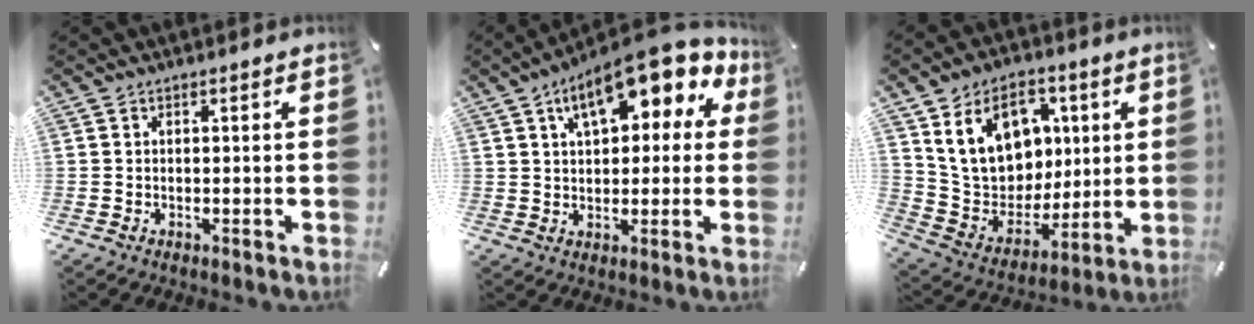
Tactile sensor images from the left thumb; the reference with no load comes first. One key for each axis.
{"total": 14.6, "fx": 7.8, "fy": 6.9, "fz": 10.1, "tx": -0.154, "ty": -0.032, "tz": 0.132}
{"total": 17.7, "fx": 6.4, "fy": 13.9, "fz": 8.9, "tx": -0.151, "ty": -0.010, "tz": 0.130}